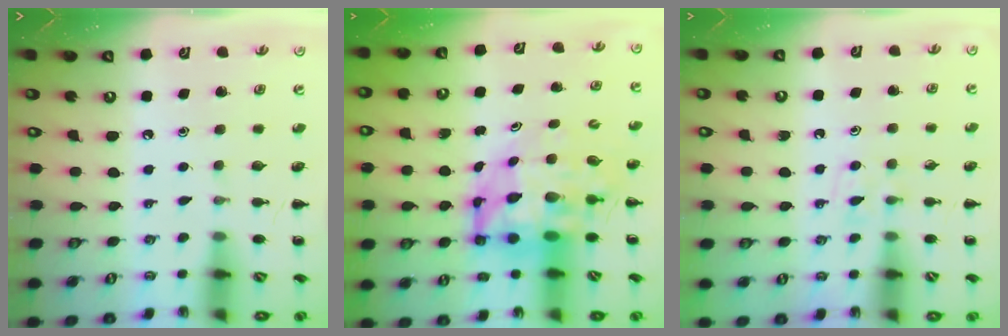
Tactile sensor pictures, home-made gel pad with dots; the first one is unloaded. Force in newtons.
{"total": 9.5, "press": 9.1, "slide": 2.8}
{"total": 4.8, "press": 4.6, "slide": 1.4}